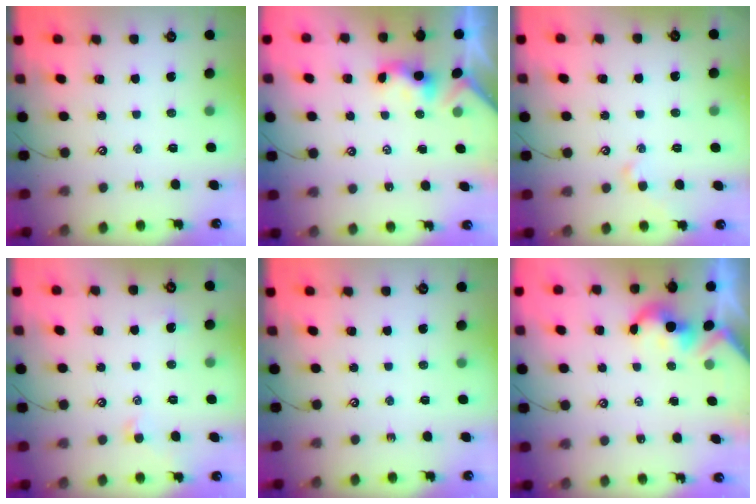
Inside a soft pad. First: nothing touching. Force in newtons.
{"total": 1.1, "press": 1.0, "slide": 0.4}
{"total": 1.9, "press": 1.9, "slide": 0.4}
{"total": 0.8, "press": 0.5, "slide": 0.5}
{"total": 0.0}
{"total": 1.9, "press": 1.9, "slide": 0.2}